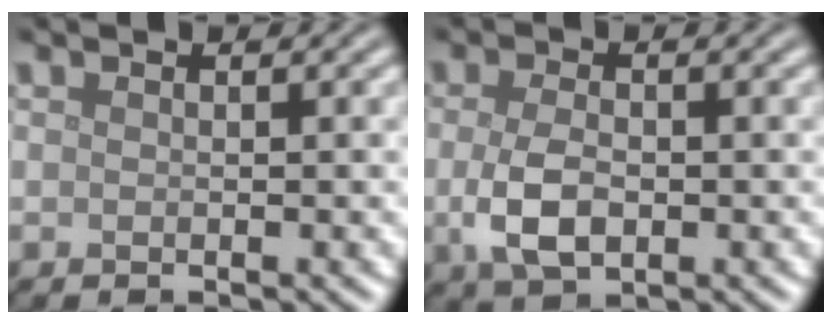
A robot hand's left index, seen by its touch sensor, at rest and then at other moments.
{"total": 4.0, "force": [-0.7, 2.3, 3.2], "torque": [-0.074, -0.007, -0.014]}